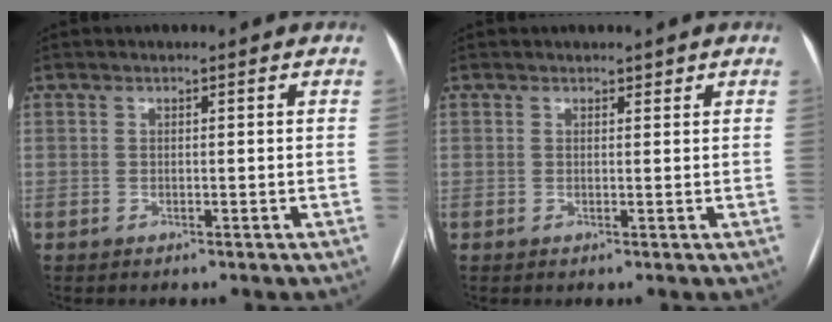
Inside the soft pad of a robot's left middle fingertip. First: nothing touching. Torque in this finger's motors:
{"motor_torque": [0.03, -0.03, -0.02, -0.01]}